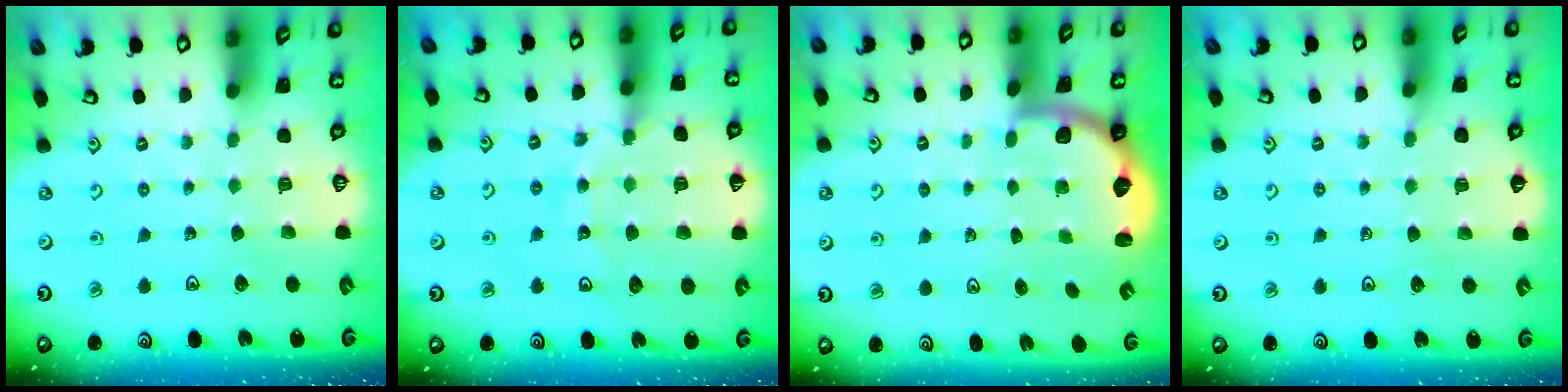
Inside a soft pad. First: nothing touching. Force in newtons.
{"total": 11.7, "press": 11.6, "slide": 1.5}
{"total": 2.3, "press": 1.9, "slide": 1.3}
{"total": 3.6, "press": 3.6, "slide": 0.4}